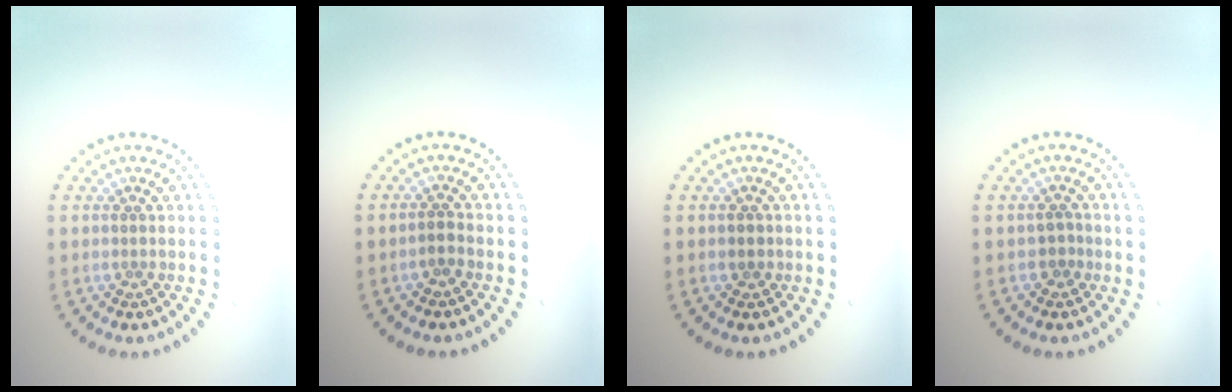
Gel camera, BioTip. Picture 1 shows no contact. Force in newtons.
{"total": 1.0, "press": 0.8, "slide": 0.5}
{"total": 1.0, "press": 0.9, "slide": 0.4}
{"total": 0.6, "press": 0.4, "slide": 0.5}